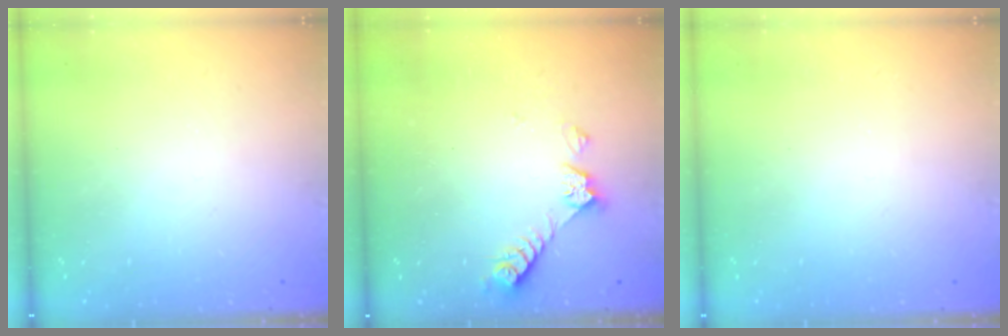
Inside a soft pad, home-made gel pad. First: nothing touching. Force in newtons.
{"total": 4.9, "press": 4.8, "slide": 0.6}
{"total": 0.0}